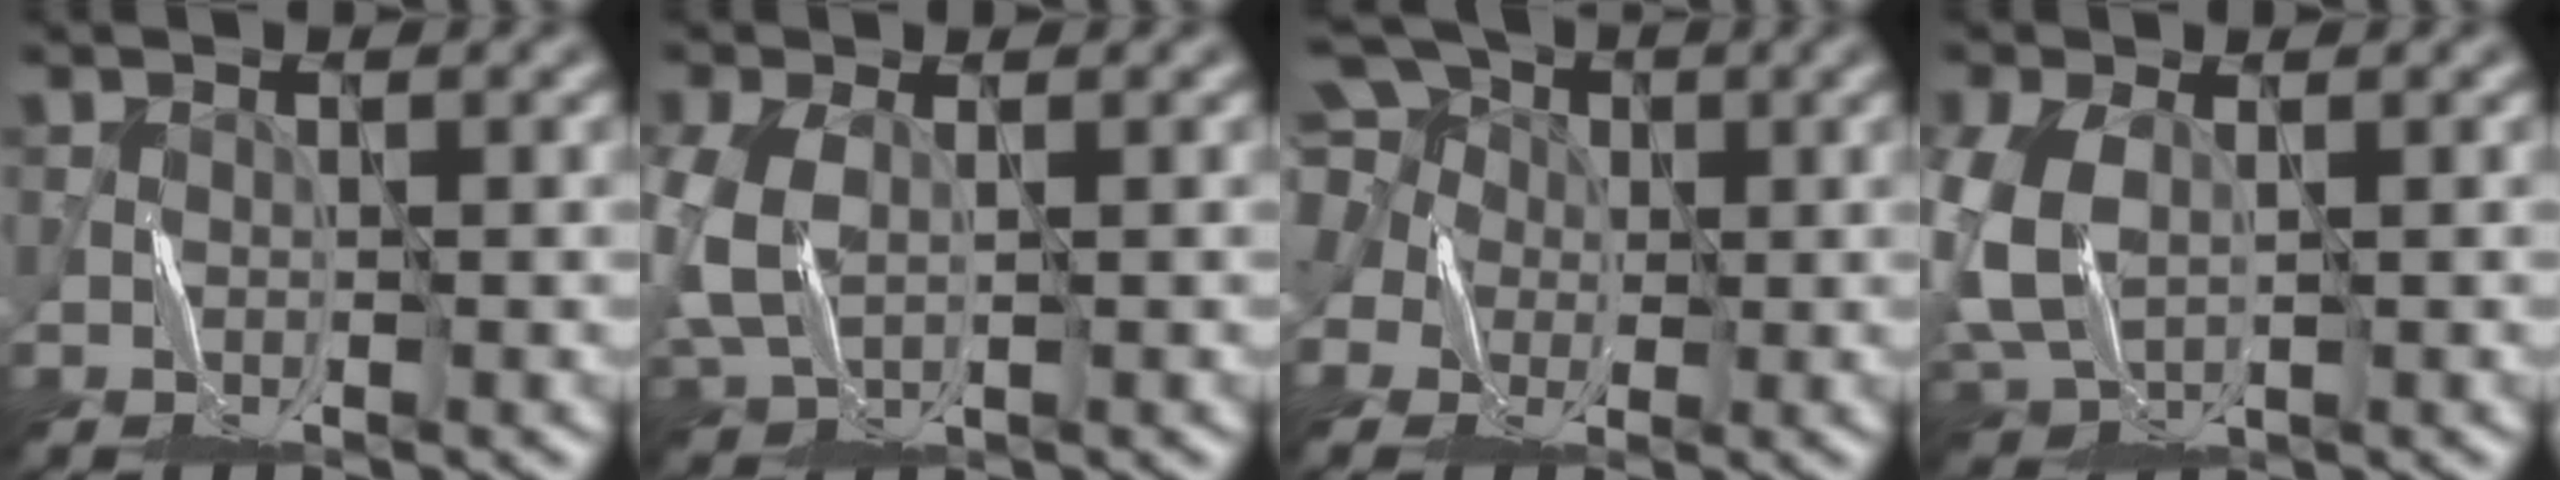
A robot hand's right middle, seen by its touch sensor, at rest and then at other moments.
{"total": 4.6, "force": [-0.2, 3.1, 3.5], "torque": [-0.108, -0.003, 0.001]}
{"total": 10.3, "force": [4.4, 8.0, 4.6], "torque": [-0.127, 0.035, 0.057]}
{"total": 6.0, "force": [-0.1, 4.1, 4.5], "torque": [-0.127, -0.005, 0.002]}